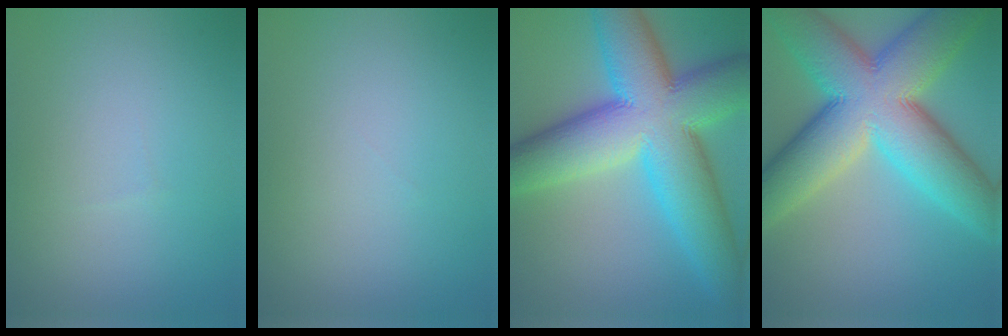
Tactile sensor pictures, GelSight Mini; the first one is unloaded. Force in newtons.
{"total": 0.0}
{"total": 15.9, "press": 15.9, "slide": 0.5}
{"total": 15.5, "press": 15.4, "slide": 0.5}